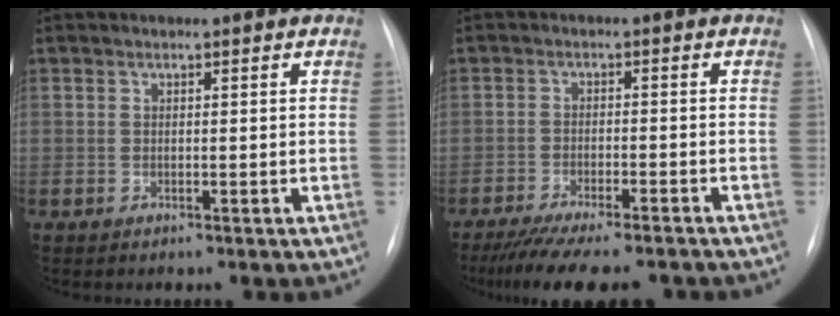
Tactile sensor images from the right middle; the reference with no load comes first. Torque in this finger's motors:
{"motor_torque": [1.08, -1.06, 0.20, 0.08]}